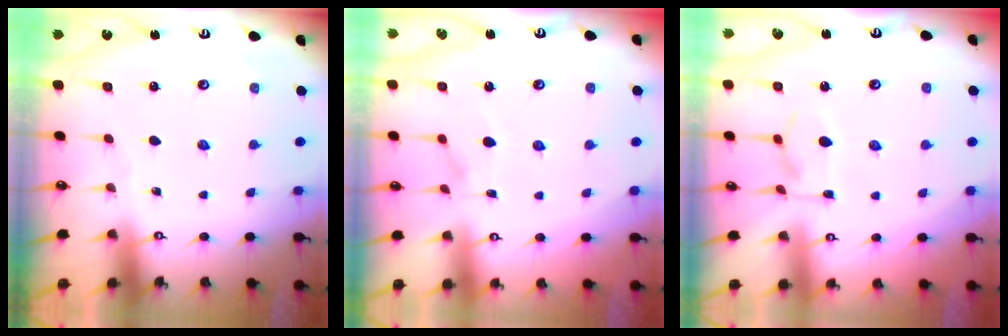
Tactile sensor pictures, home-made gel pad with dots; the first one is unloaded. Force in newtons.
{"total": 1.3, "press": 1.2, "slide": 0.6}
{"total": 9.3, "press": 9.2, "slide": 1.2}